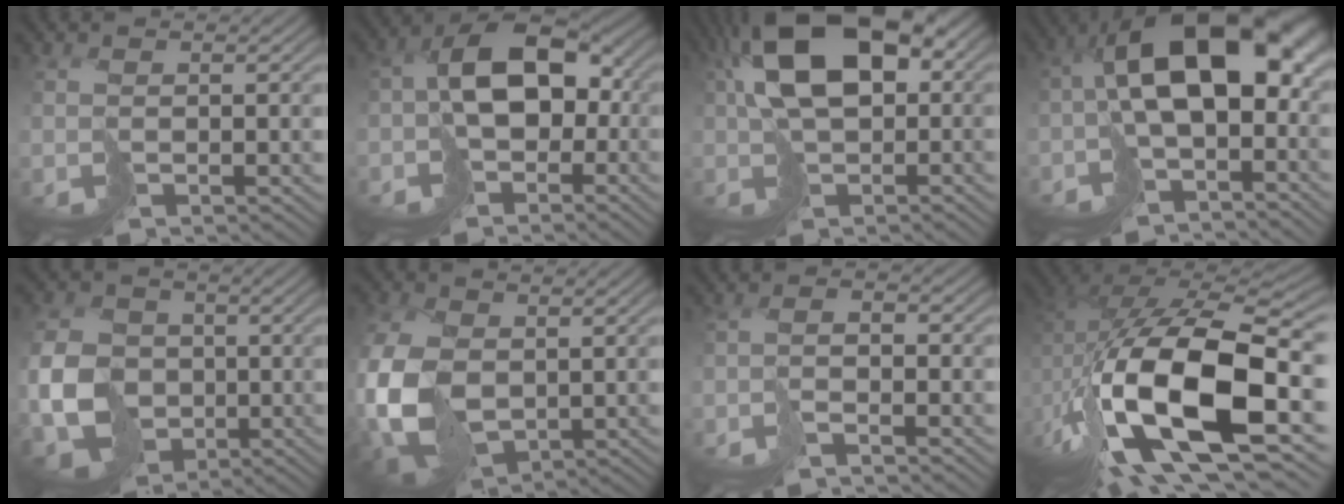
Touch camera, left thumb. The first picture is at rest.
{"total": 10.3, "force": [-2.0, 6.7, 7.5], "torque": [-0.131, 0.001, -0.044]}
{"total": 12.8, "force": [2.3, 7.1, 10.4], "torque": [-0.187, 0.005, 0.036]}
{"total": 15.2, "force": [-1.8, 7.8, 12.9], "torque": [-0.212, 0.005, -0.029]}
{"total": 9.9, "force": [-1.7, 8.3, 5.1], "torque": [-0.133, -0.014, -0.040]}
{"total": 11.4, "force": [-1.7, 8.2, 7.8], "torque": [-0.221, -0.020, -0.031]}
{"total": 2.3, "force": [-1.8, 0.3, 1.5], "torque": [-0.028, -0.001, -0.042]}
{"total": 18.7, "force": [-3.4, 11.0, 14.7], "torque": [-0.302, -0.043, -0.035]}